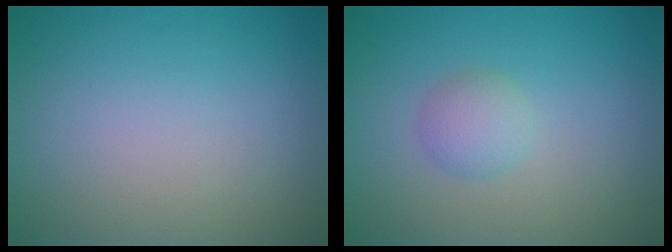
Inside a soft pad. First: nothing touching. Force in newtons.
{"total": 1.7, "press": 1.7, "slide": 0.1}